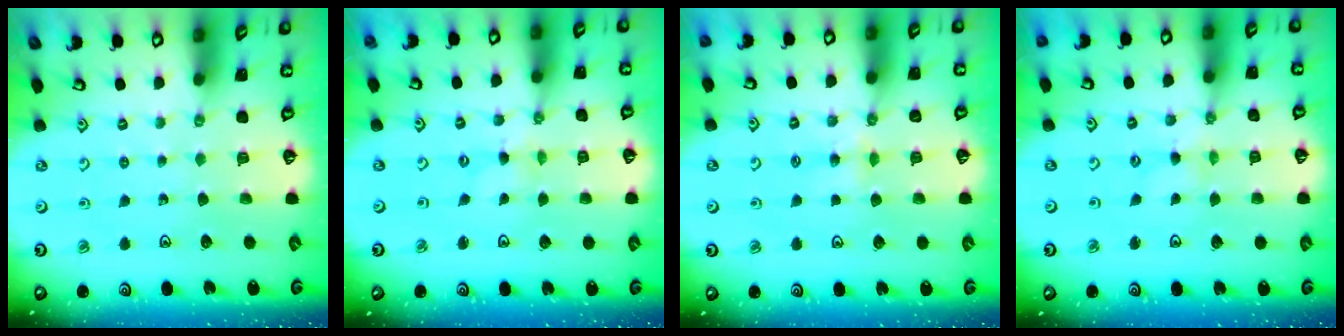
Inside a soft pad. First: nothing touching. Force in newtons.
{"total": 0.0}
{"total": 4.2, "press": 4.2, "slide": 0.8}
{"total": 1.6, "press": 1.6, "slide": 0.3}